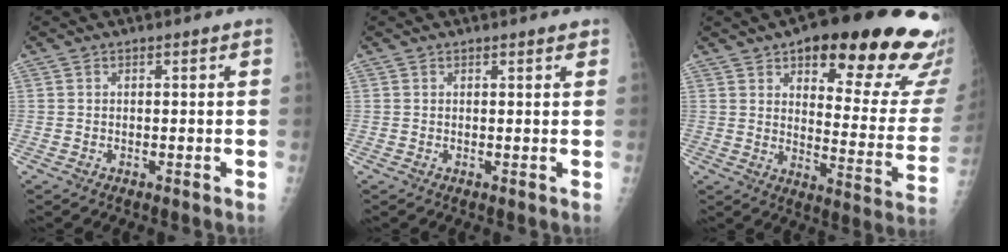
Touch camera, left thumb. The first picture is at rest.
{"total": 1.3, "force": [0.9, 0.3, 0.8], "torque": [-0.010, -0.003, 0.010]}
{"total": 27.0, "force": [16.3, 8.9, 19.7], "torque": [-0.207, -0.066, 0.210]}